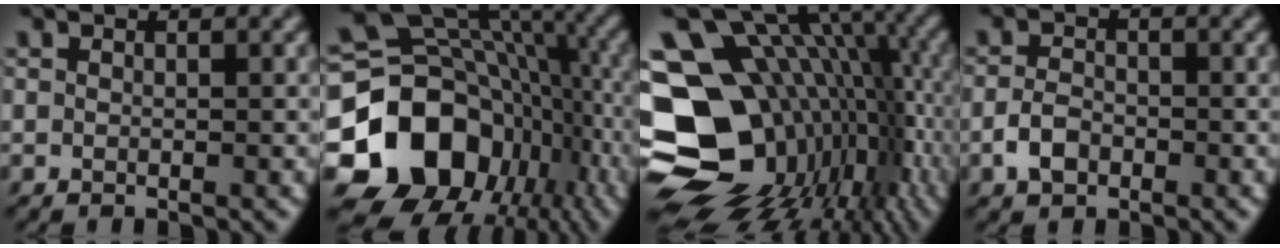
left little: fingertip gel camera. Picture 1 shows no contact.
{"total": 17.3, "force": [-5.7, 13.5, 9.3], "torque": [-0.193, -0.016, -0.102]}
{"total": 18.5, "force": [-3.2, 13.4, 12.3], "torque": [-0.217, -0.009, -0.021]}
{"total": 2.3, "force": [-1.2, 1.5, 1.3], "torque": [-0.028, 0.003, -0.027]}